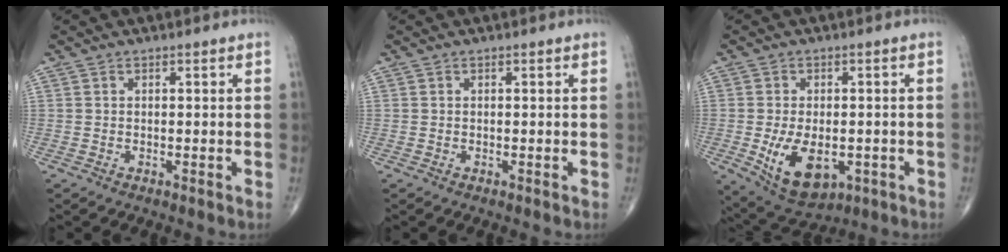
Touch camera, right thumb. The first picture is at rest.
{"total": 0.0}
{"total": 11.3, "force": [-2.9, 6.7, 8.6], "torque": [-0.130, -0.004, -0.029]}